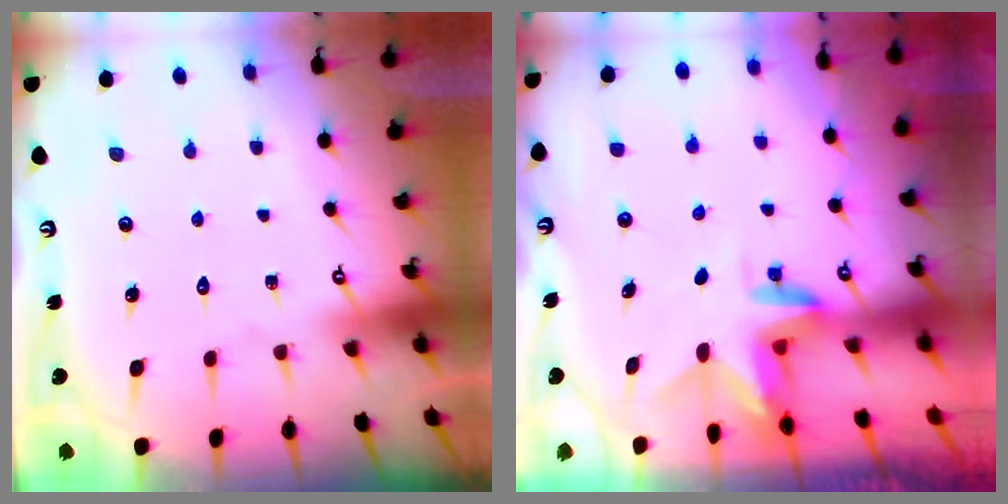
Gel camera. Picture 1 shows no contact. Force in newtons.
{"total": 3.0, "press": 3.0, "slide": 0.2}